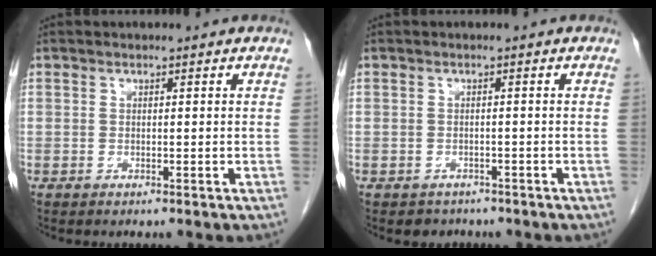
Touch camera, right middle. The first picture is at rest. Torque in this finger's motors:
{"motor_torque": [0.27, -0.12, -0.01, 0.00]}